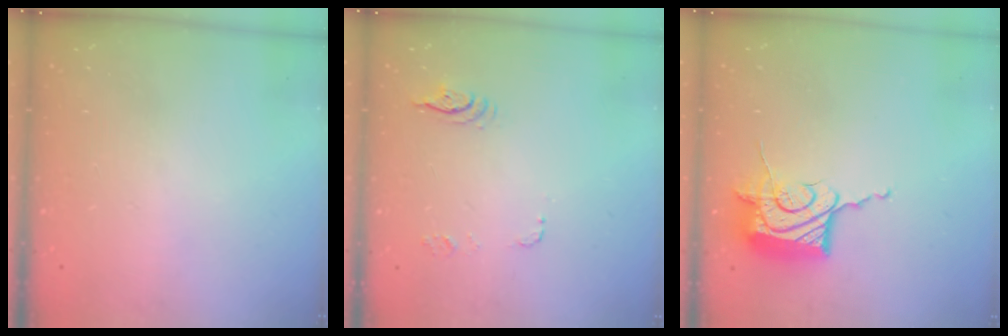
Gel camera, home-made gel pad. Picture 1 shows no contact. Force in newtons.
{"total": 6.0, "press": 6.0, "slide": 0.4}
{"total": 17.2, "press": 17.1, "slide": 0.7}